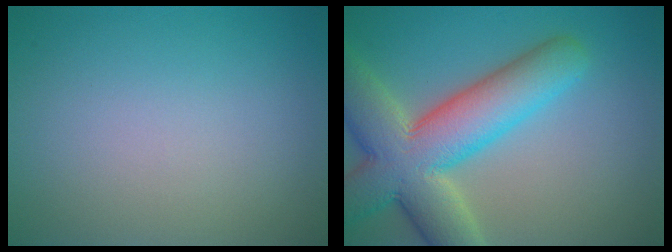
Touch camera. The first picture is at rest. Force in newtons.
{"total": 10.7, "press": 10.7, "slide": 0.8}